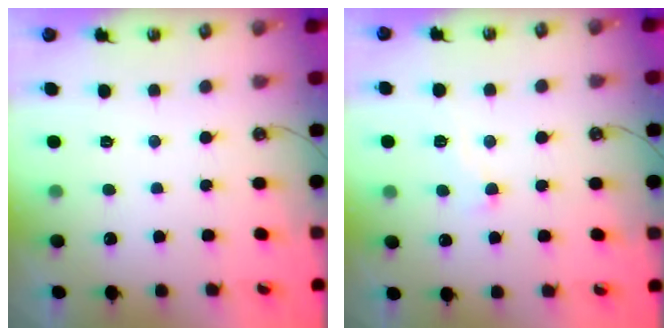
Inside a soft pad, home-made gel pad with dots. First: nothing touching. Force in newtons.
{"total": 0.8, "press": 0.7, "slide": 0.4}